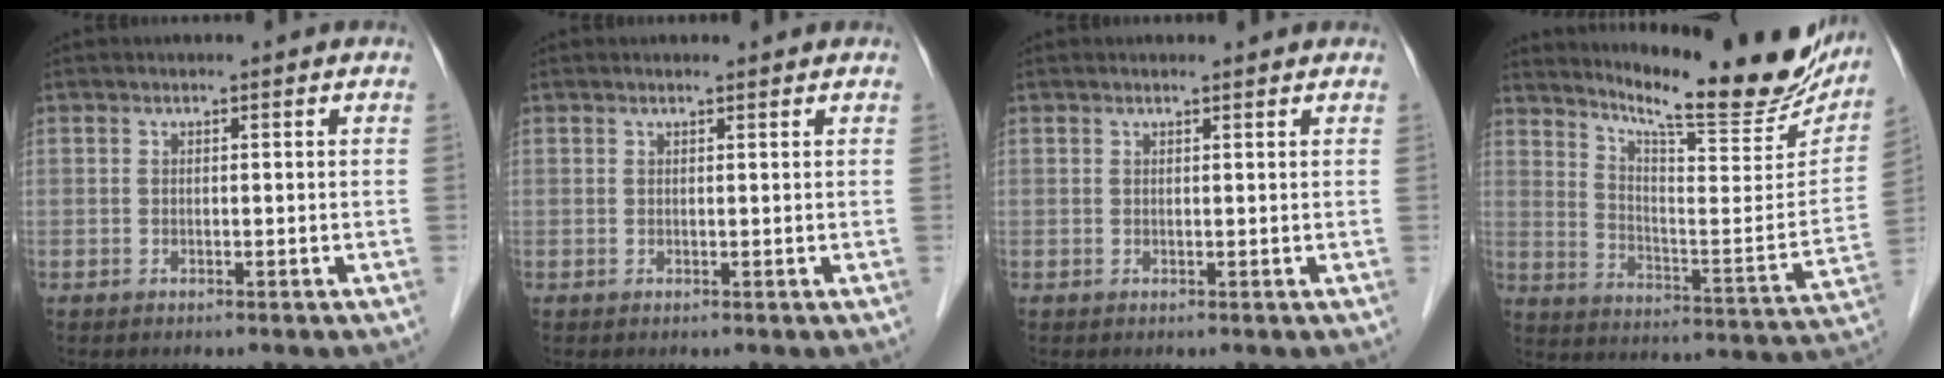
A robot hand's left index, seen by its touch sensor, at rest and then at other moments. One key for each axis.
{"total": 0.7, "fx": 0.7, "fy": 0.1, "fz": 0.3, "tx": -0.010, "ty": 0.004, "tz": 0.007}
{"total": 1.2, "fx": 1.1, "fy": 0.3, "fz": 0.5, "tx": -0.013, "ty": 0.005, "tz": 0.009}
{"total": 22.0, "fx": 19.4, "fy": 2.1, "fz": 10.2, "tx": -0.156, "ty": -0.074, "tz": 0.259}